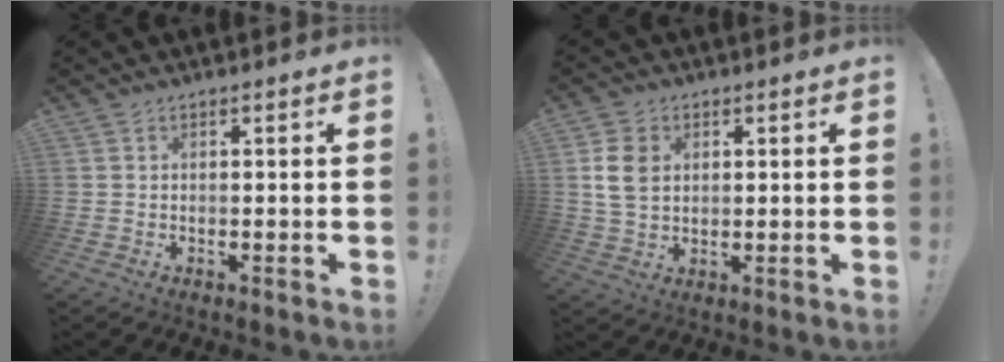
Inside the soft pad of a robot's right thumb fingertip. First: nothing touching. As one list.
[{"total": 8.4, "force": [2.2, 6.4, 5.0], "torque": [-0.106, 0.007, 0.043]}]